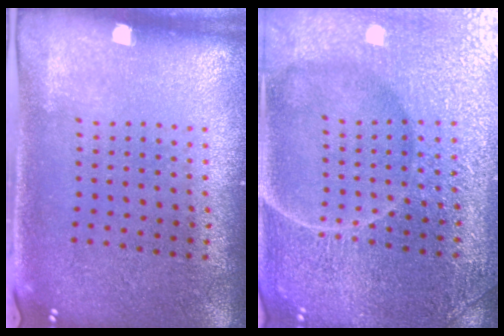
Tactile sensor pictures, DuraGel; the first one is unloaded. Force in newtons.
{"total": 7.4, "press": 7.4, "slide": 1.0}